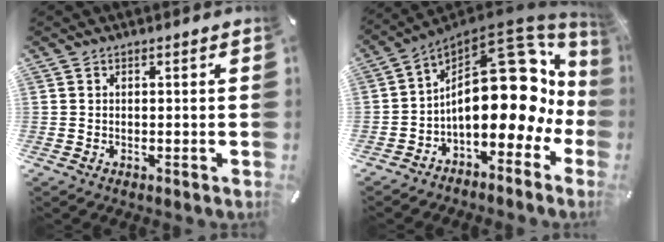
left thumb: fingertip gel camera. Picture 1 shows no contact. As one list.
[{"total": 27.2, "force": [3.6, 14.8, 22.5], "torque": [-0.356, -0.048, 0.069]}]